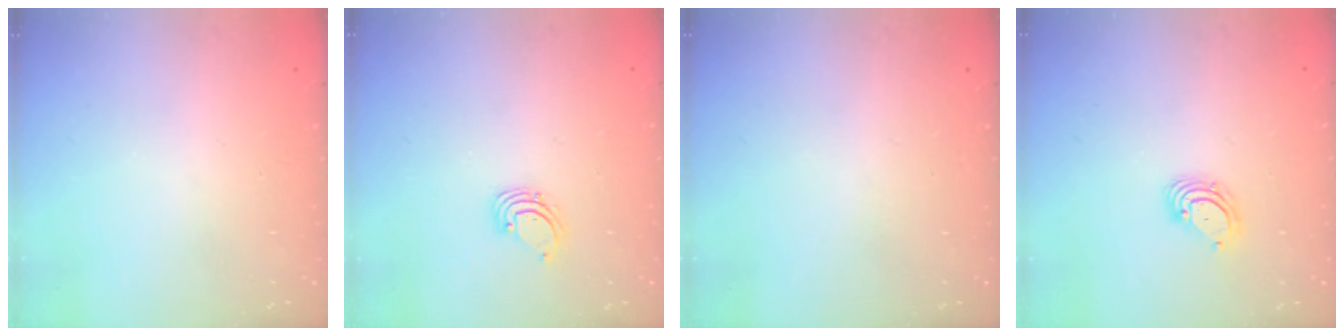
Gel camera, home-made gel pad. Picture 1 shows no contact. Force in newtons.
{"total": 1.6, "press": 1.6, "slide": 0.1}
{"total": 0.0}
{"total": 3.7, "press": 3.7, "slide": 0.1}